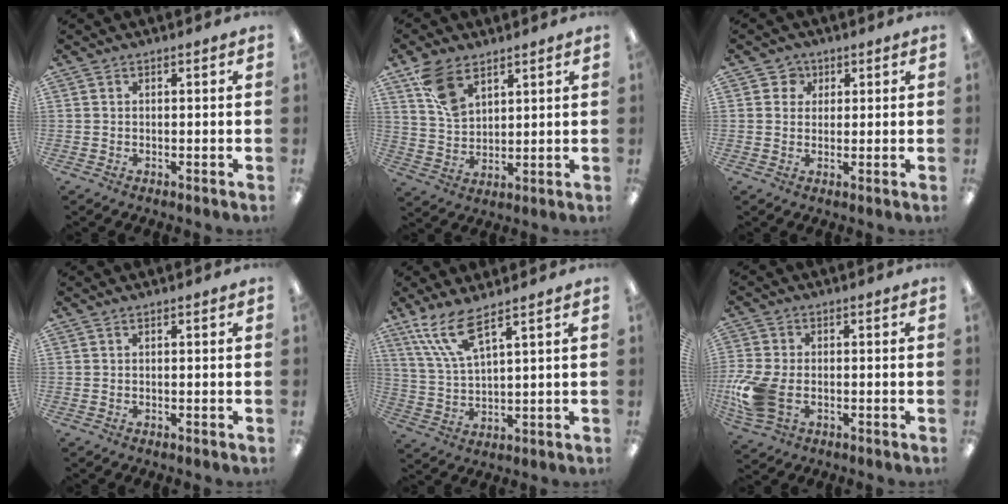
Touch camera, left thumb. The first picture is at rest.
{"total": 9.5, "force": [5.8, 5.5, 5.0], "torque": [-0.108, -0.012, 0.115]}
{"total": 3.4, "force": [1.3, 3.1, 0.3], "torque": [-0.009, 0.007, 0.021]}
{"total": 0.0}
{"total": 10.2, "force": [6.9, 2.6, 7.1], "torque": [-0.160, -0.021, 0.126]}
{"total": 10.6, "force": [-2.5, 6.9, 7.7], "torque": [-0.177, -0.002, -0.043]}